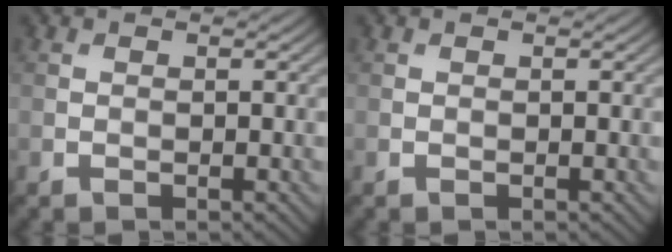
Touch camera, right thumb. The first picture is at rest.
{"total": 0.0}